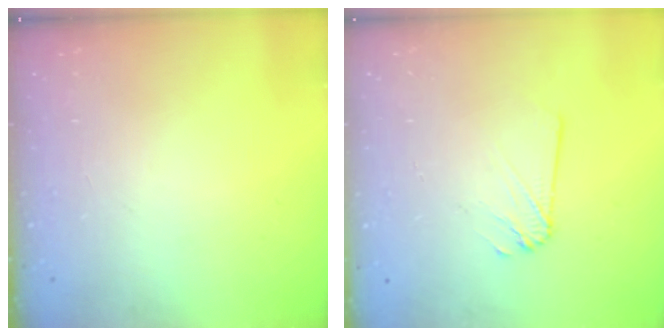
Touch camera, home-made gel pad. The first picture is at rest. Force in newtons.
{"total": 2.2, "press": 2.2, "slide": 0.1}